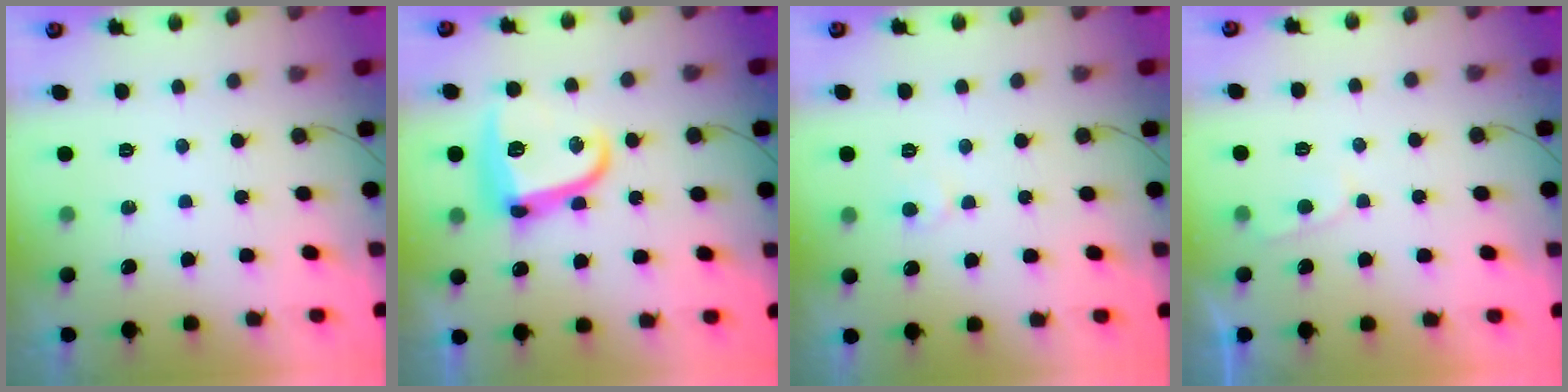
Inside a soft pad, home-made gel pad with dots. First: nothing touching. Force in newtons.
{"total": 15.6, "press": 15.5, "slide": 0.5}
{"total": 4.7, "press": 4.6, "slide": 0.4}
{"total": 2.9, "press": 2.9, "slide": 0.4}